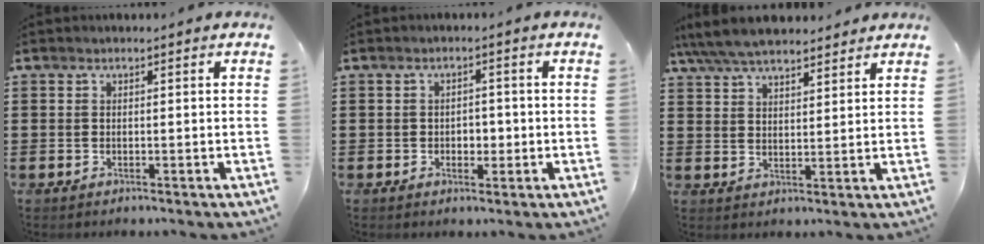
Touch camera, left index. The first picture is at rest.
{"total": 2.1, "force": [-0.4, 1.6, 1.3], "torque": [-0.030, 0.006, -0.011]}
{"total": 6.5, "force": [5.9, 1.5, 2.3], "torque": [-0.064, -0.013, 0.110]}